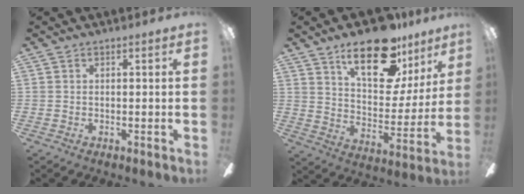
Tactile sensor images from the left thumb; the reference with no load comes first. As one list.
[{"total": 21.6, "force": [14.2, 9.7, 13.0], "torque": [-0.188, -0.080, 0.240]}]